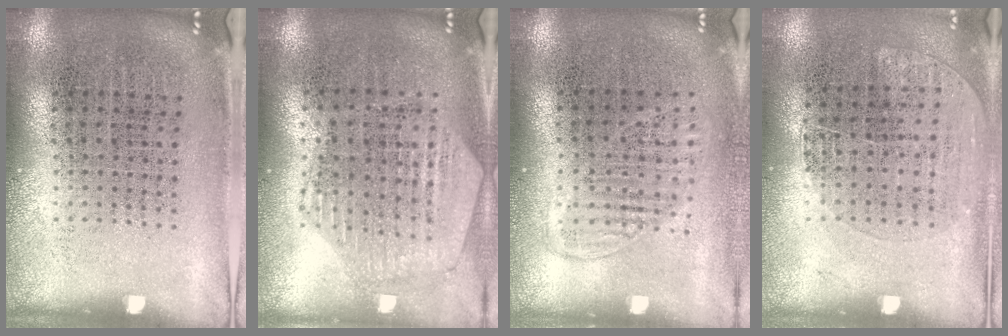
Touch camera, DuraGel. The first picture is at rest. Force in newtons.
{"total": 1.1, "press": 1.1, "slide": 0.3}
{"total": 1.3, "press": 1.2, "slide": 0.6}
{"total": 1.2, "press": 1.0, "slide": 0.7}